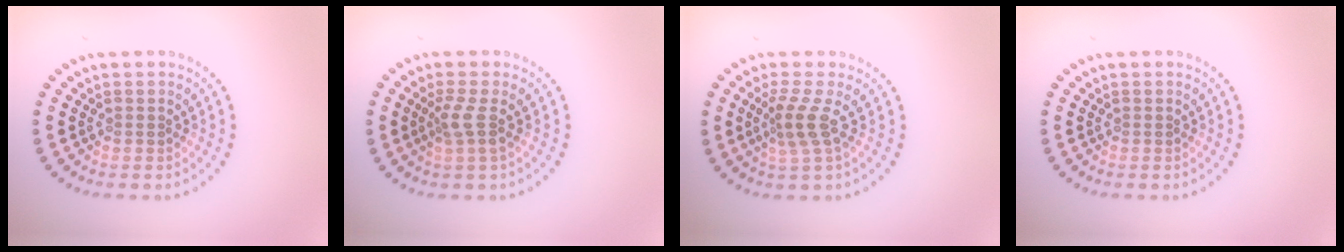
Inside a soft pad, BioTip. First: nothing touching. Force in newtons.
{"total": 1.9, "press": 1.5, "slide": 1.3}
{"total": 2.6, "press": 1.9, "slide": 1.8}
{"total": 0.0}